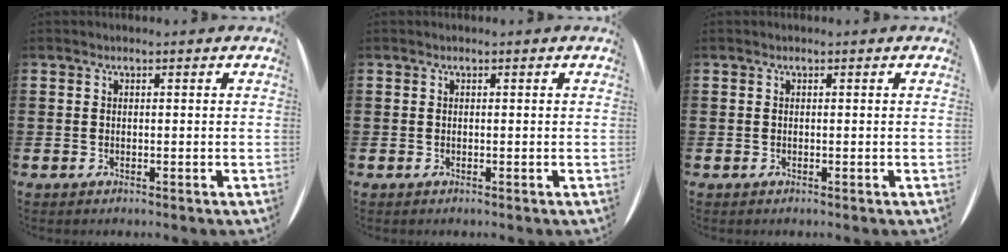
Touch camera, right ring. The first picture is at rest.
{"total": 0.0}
{"total": 0.0}